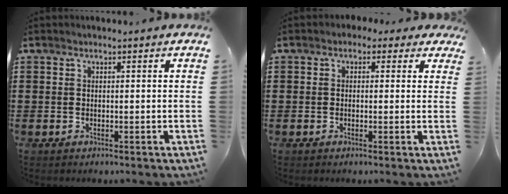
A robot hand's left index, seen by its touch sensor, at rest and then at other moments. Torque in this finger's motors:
{"motor_torque": [2.14, 0.00, 0.31, -0.06]}